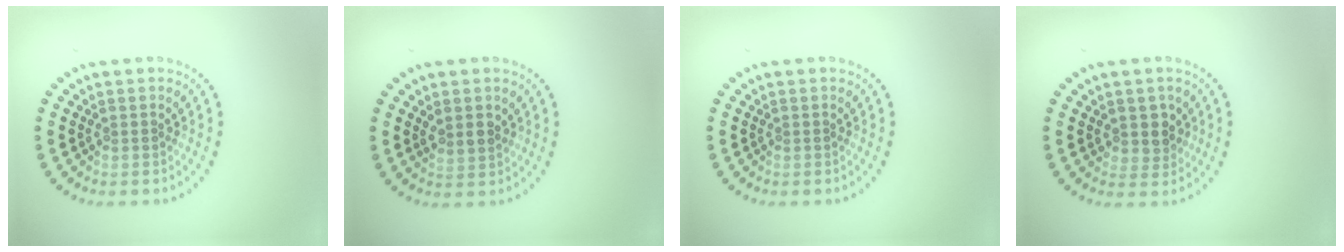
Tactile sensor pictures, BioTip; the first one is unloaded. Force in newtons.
{"total": 1.5, "press": 1.3, "slide": 0.8}
{"total": 0.0}
{"total": 2.1, "press": 1.9, "slide": 0.9}